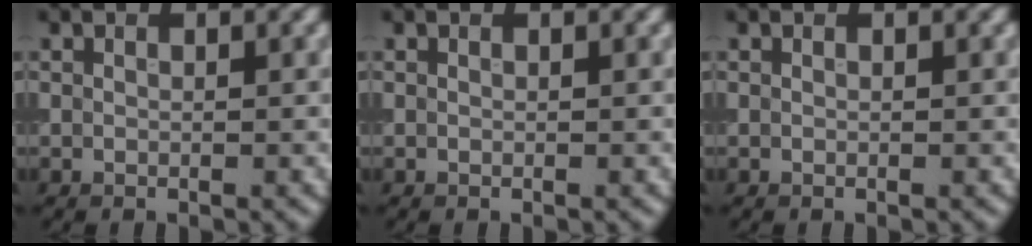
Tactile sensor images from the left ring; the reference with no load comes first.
{"total": 0.0}
{"total": 0.0}